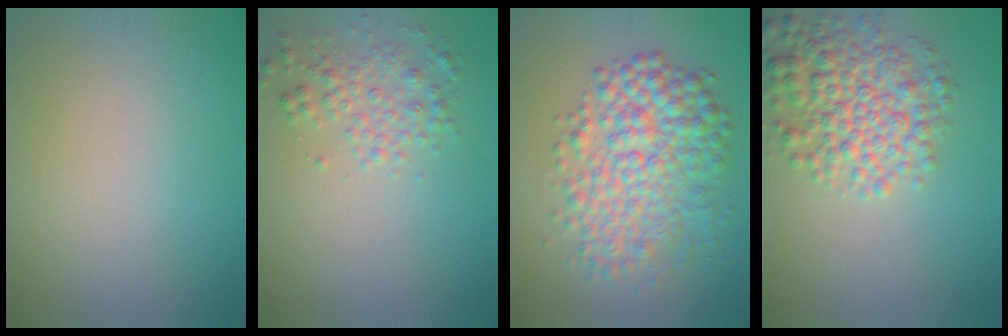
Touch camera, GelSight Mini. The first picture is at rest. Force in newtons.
{"total": 2.5, "press": 2.5, "slide": 0.1}
{"total": 7.1, "press": 7.1, "slide": 0.1}
{"total": 6.0, "press": 6.0, "slide": 0.2}